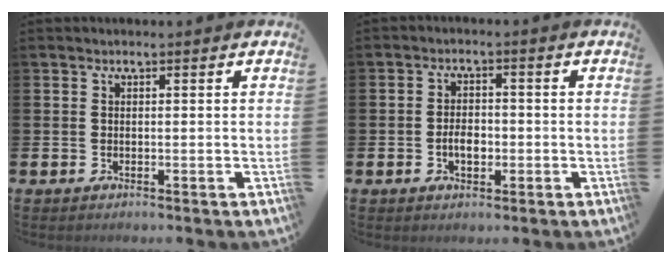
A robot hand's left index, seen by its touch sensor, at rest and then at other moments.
{"total": 3.2, "force": [-0.8, 1.9, 2.4], "torque": [-0.028, -0.004, -0.019]}